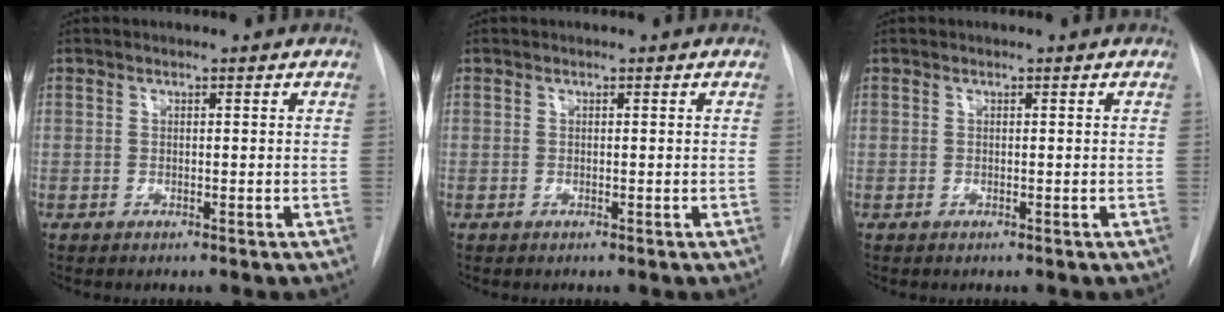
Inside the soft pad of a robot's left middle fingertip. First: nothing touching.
{"total": 0.0}
{"total": 0.0}